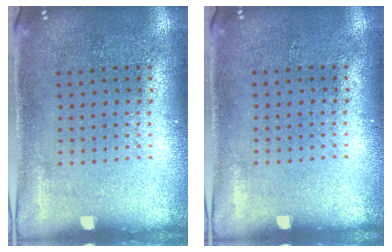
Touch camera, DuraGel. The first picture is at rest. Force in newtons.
{"total": 0.0}